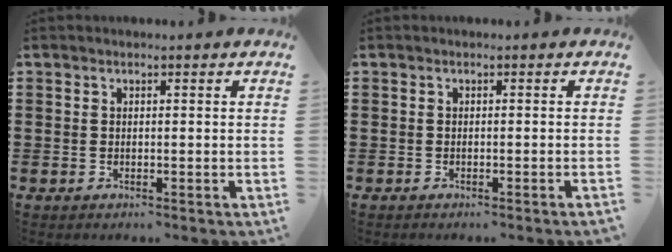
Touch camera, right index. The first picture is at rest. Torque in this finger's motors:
{"motor_torque": [1.04, 1.09, 0.03, 0.02]}